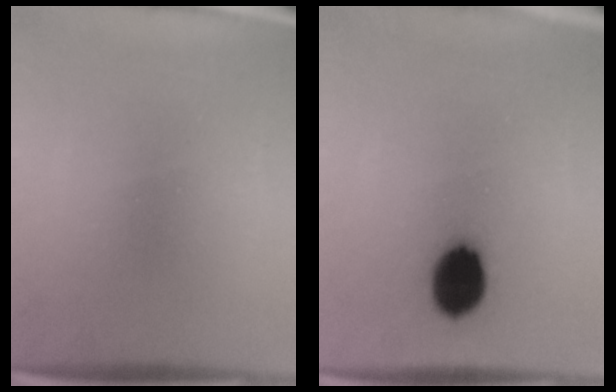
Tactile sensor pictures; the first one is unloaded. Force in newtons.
{"total": 10.8}